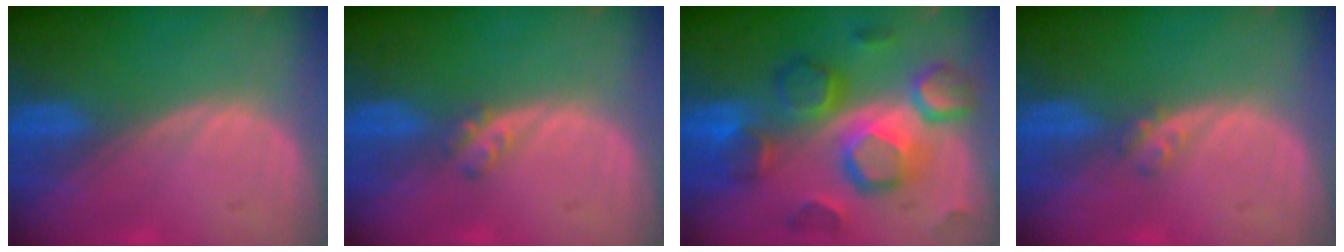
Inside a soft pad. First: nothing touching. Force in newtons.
{"total": 2.3, "press": 2.0, "slide": 1.2}
{"total": 11.5, "press": 11.4, "slide": 1.0}
{"total": 1.8, "press": 1.5, "slide": 0.9}